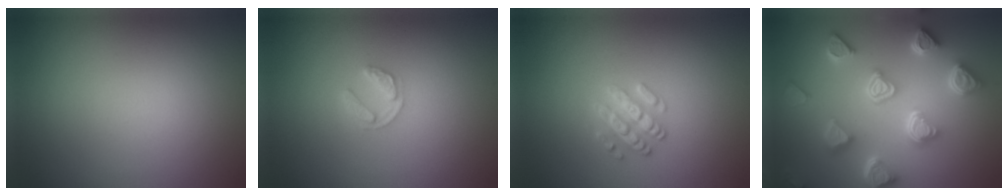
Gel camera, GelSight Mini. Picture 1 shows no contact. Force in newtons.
{"total": 1.6, "press": 1.6, "slide": 0.3}
{"total": 2.5, "press": 2.4, "slide": 0.8}
{"total": 7.0, "press": 6.0, "slide": 3.6}